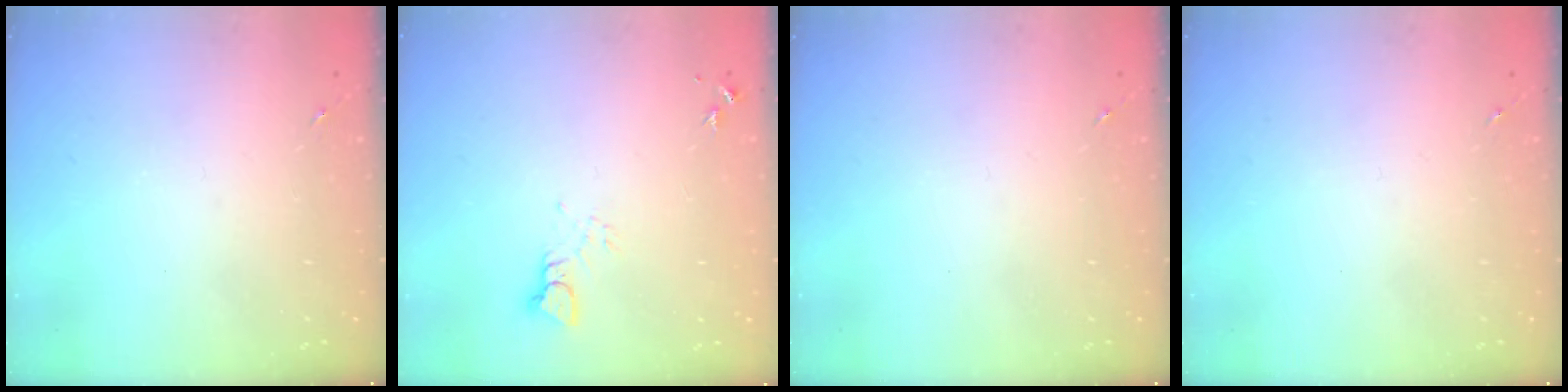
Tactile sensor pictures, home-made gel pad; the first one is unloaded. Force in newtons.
{"total": 3.1, "press": 3.1, "slide": 0.4}
{"total": 0.0}
{"total": 0.0}